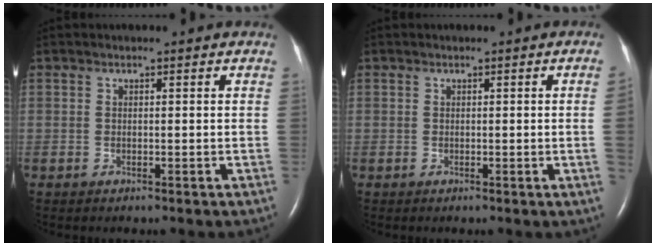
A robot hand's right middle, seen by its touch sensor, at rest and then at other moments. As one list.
[{"total": 1.6, "force": [-0.1, -0.7, 1.4], "torque": [-0.016, -0.001, -0.001]}]